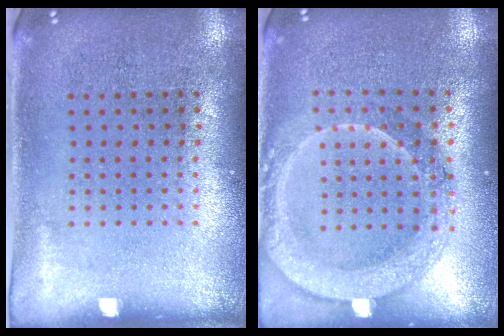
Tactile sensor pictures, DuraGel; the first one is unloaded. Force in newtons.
{"total": 2.0, "press": 1.9, "slide": 0.8}